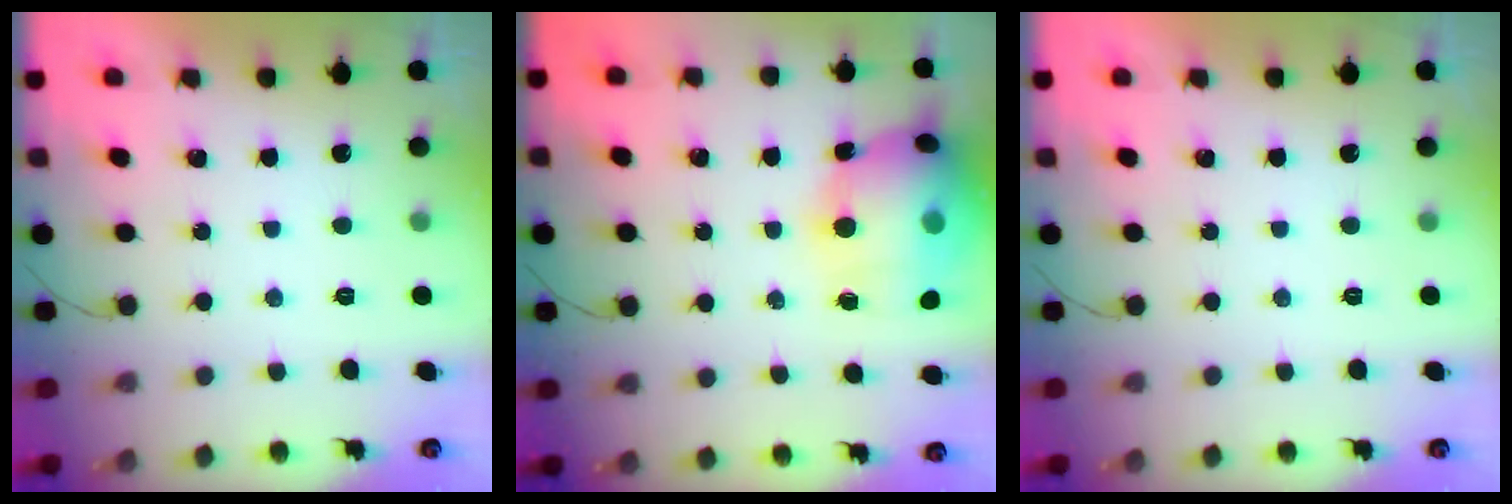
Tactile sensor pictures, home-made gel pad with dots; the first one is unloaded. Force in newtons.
{"total": 20.1, "press": 19.8, "slide": 3.7}
{"total": 0.0}